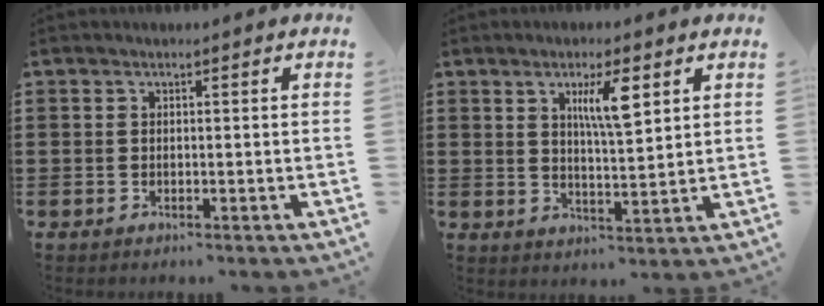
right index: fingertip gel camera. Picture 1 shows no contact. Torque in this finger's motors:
{"motor_torque": [0.32, -0.09, 0.32, 0.07]}